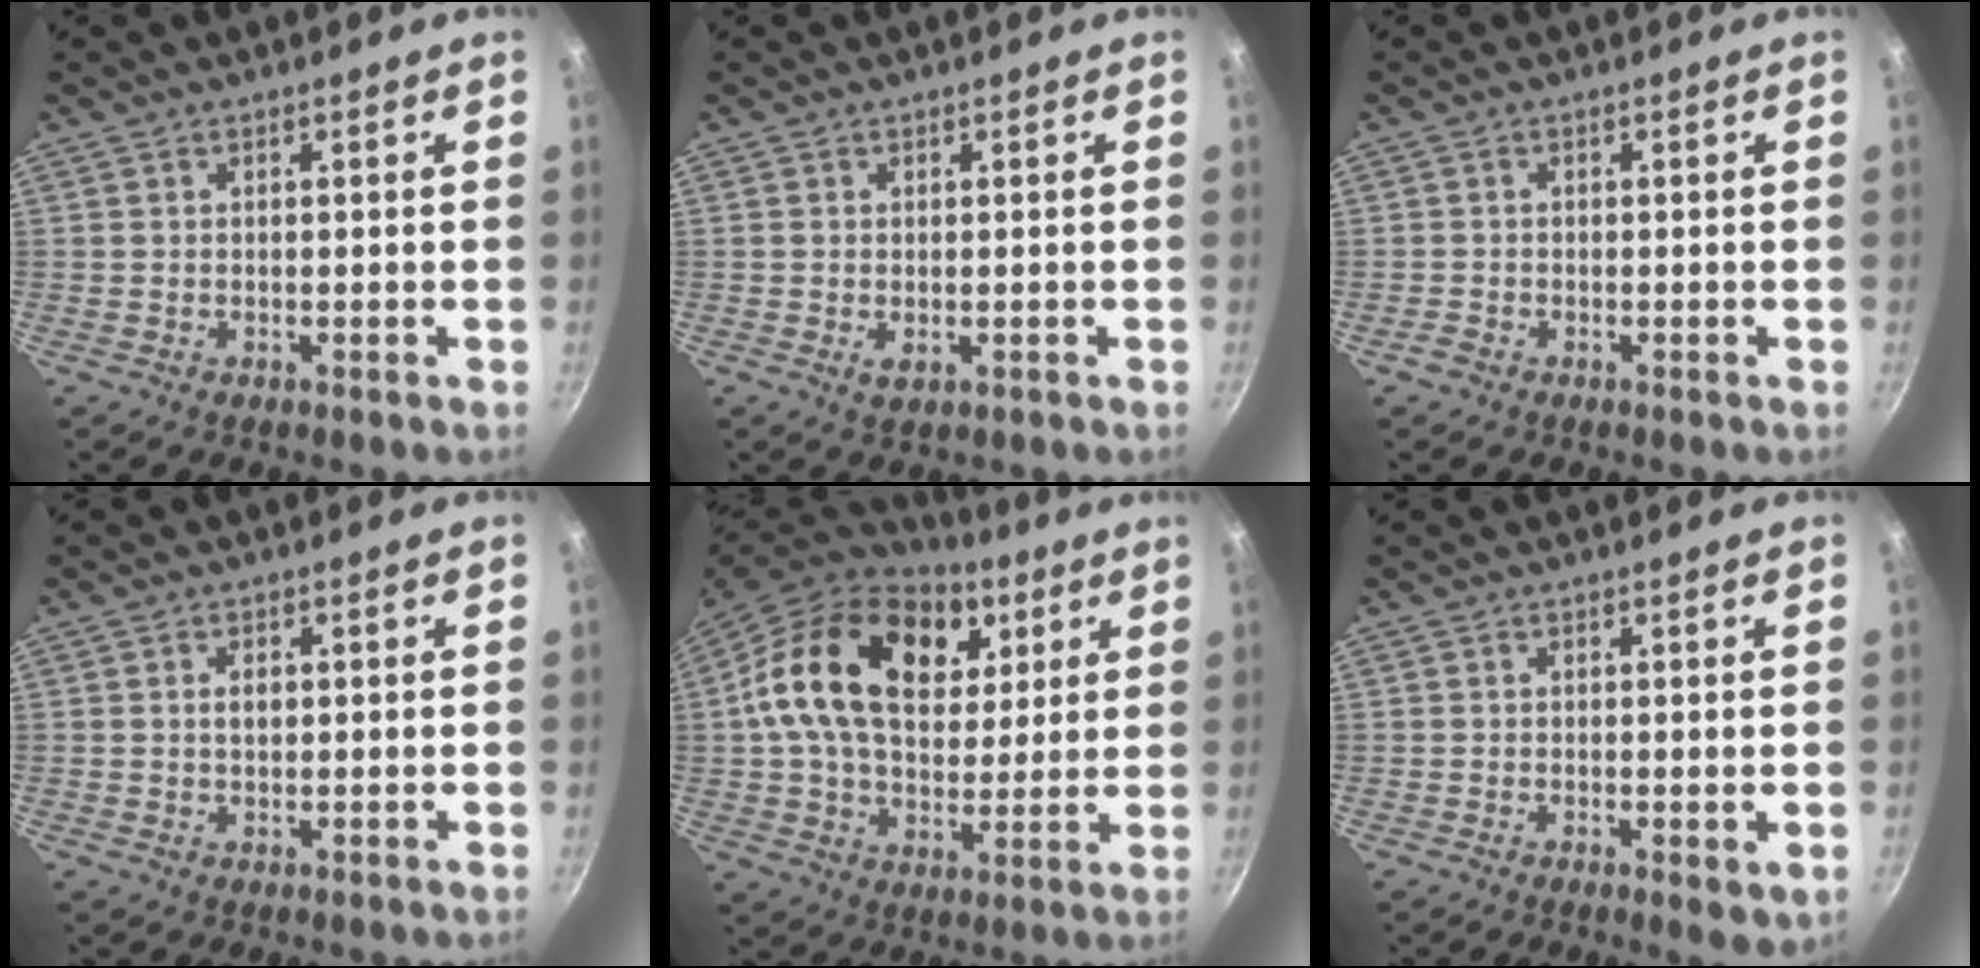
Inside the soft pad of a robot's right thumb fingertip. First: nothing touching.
{"total": 1.7, "force": [-0.2, 1.0, 1.3], "torque": [-0.022, -0.005, -0.003]}
{"total": 1.5, "force": [-1.0, 1.0, 0.4], "torque": [-0.010, 0.006, -0.020]}
{"total": 2.0, "force": [0.3, 1.3, 1.5], "torque": [-0.017, 0.003, 0.006]}
{"total": 24.3, "force": [7.8, 16.0, 16.5], "torque": [-0.262, -0.003, 0.122]}
{"total": 2.7, "force": [-0.4, 1.1, 2.4], "torque": [-0.036, -0.010, -0.005]}